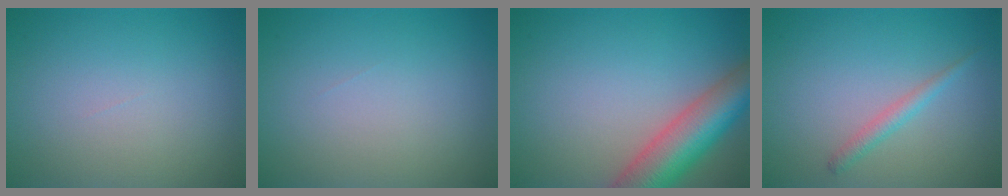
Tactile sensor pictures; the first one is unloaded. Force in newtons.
{"total": 0.0}
{"total": 8.0, "press": 8.0, "slide": 0.5}
{"total": 1.4, "press": 1.4, "slide": 0.1}